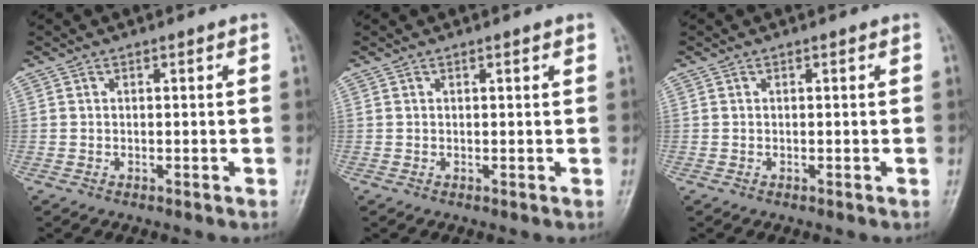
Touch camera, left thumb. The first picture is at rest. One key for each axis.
{"total": 0.8, "fx": 0.5, "fy": 0.1, "fz": 0.6, "tx": -0.009, "ty": 0.000, "tz": 0.005}
{"total": 0.0}